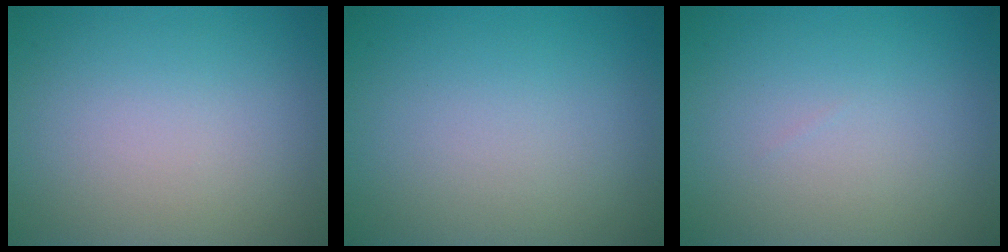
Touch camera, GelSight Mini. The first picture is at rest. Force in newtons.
{"total": 0.0}
{"total": 0.0}